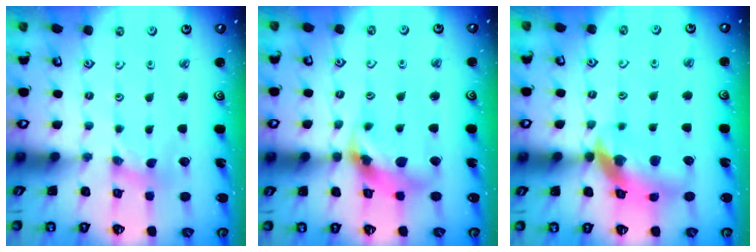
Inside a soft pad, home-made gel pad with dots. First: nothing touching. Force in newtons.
{"total": 13.5, "press": 13.3, "slide": 1.8}
{"total": 14.5, "press": 14.4, "slide": 2.0}